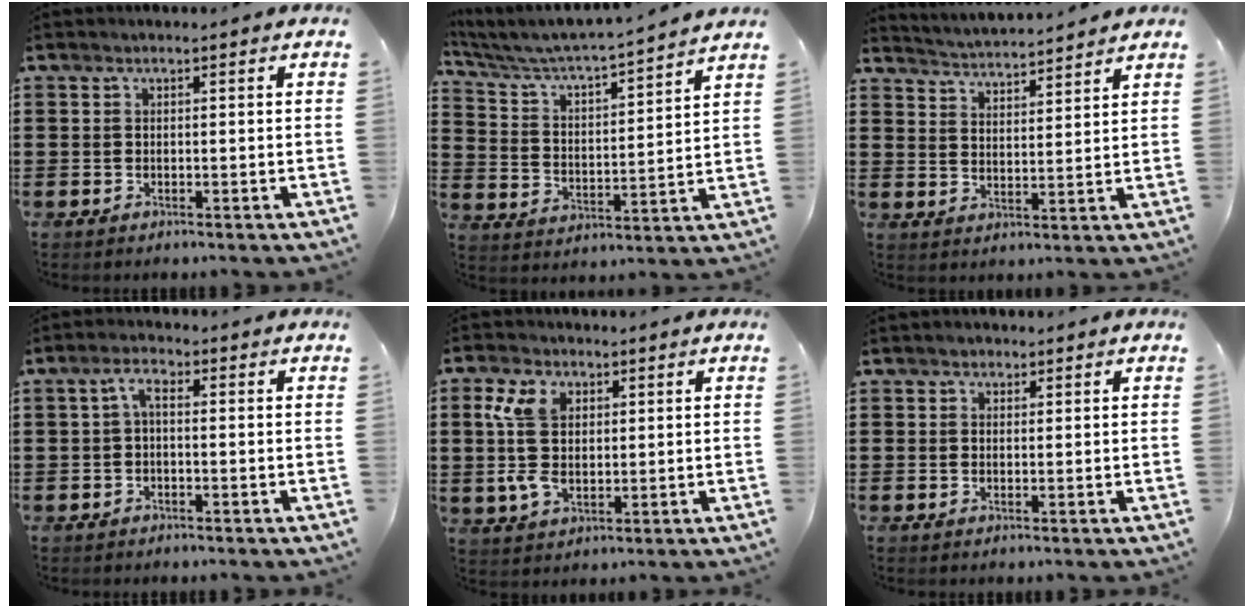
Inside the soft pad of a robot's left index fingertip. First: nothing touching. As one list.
[{"total": 4.0, "force": [3.8, 0.0, 1.3], "torque": [-0.048, -0.036, 0.053]}, {"total": 3.4, "force": [3.4, -0.3, -0.1], "torque": [-0.014, -0.023, 0.057]}, {"total": 2.6, "force": [-0.2, 1.1, 2.4], "torque": [-0.055, 0.010, -0.010]}, {"total": 8.2, "force": [1.7, 5.4, 6.0], "torque": [-0.152, 0.008, 0.026]}, {"total": 1.0, "force": [0.5, 0.8, 0.0], "torque": [0.005, 0.002, 0.008]}]